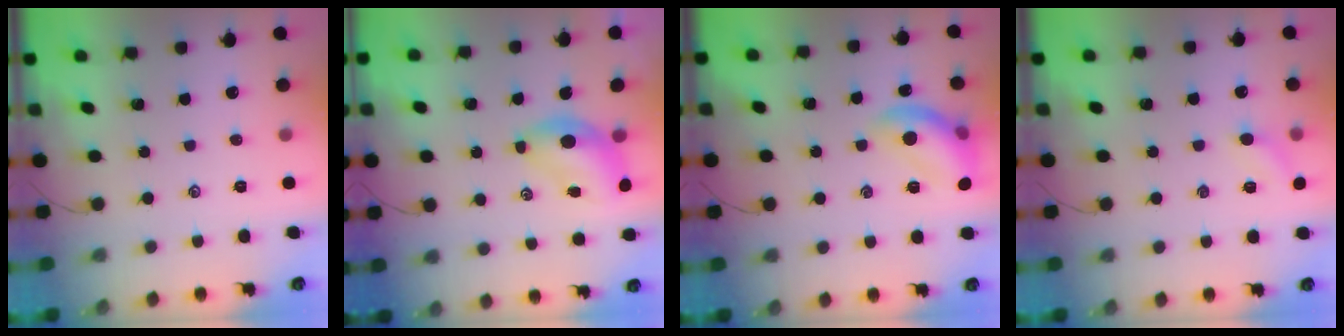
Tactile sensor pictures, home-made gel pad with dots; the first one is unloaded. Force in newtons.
{"total": 6.6, "press": 6.5, "slide": 1.5}
{"total": 12.4, "press": 12.4, "slide": 0.4}
{"total": 5.7, "press": 5.4, "slide": 1.8}